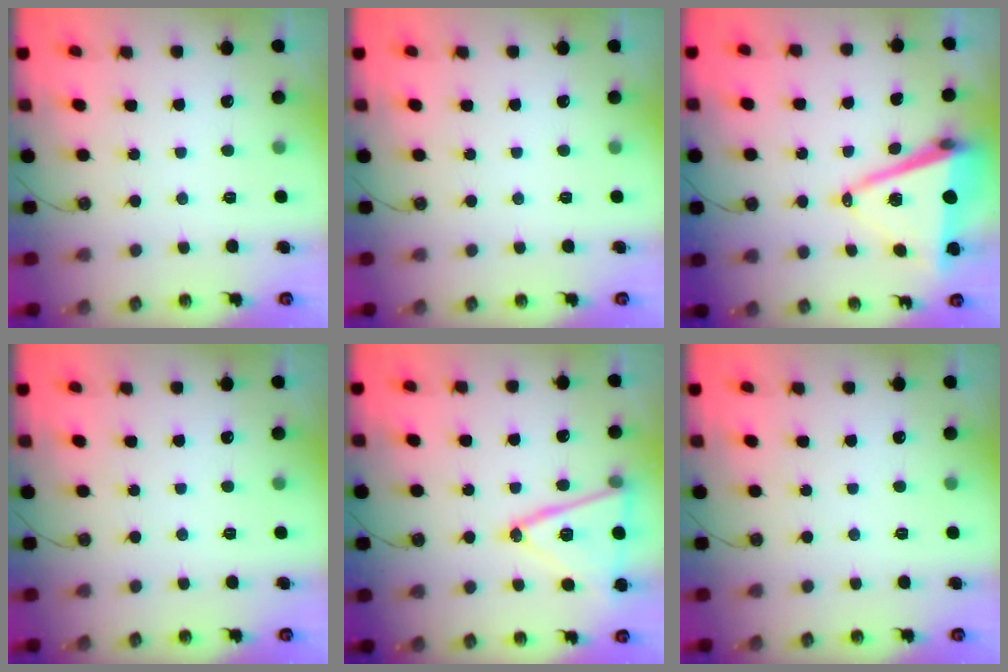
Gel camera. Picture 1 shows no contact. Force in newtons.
{"total": 0.0}
{"total": 12.8, "press": 12.1, "slide": 4.3}
{"total": 0.0}
{"total": 16.9, "press": 16.6, "slide": 3.4}
{"total": 0.0}